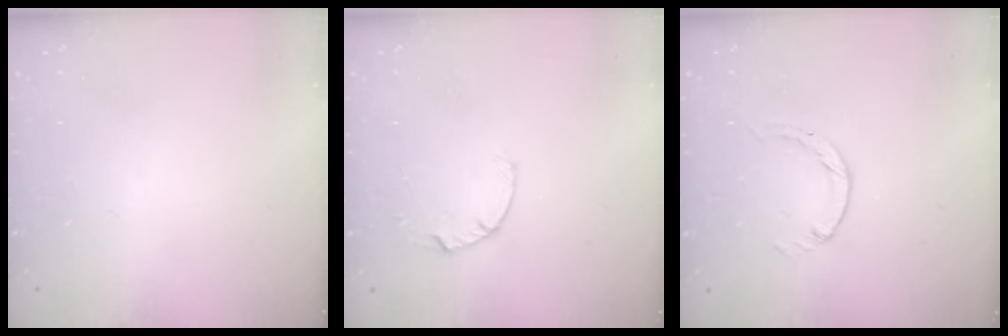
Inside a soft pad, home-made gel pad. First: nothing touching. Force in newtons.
{"total": 4.5, "press": 4.4, "slide": 0.5}
{"total": 0.0}